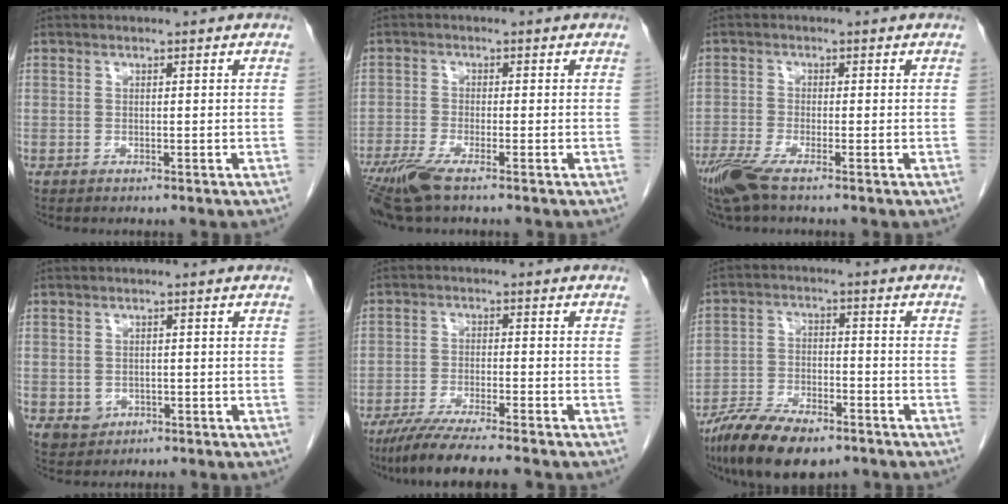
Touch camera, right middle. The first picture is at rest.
{"total": 6.3, "force": [-4.4, 0.6, 4.5], "torque": [-0.088, -0.017, -0.083]}
{"total": 5.0, "force": [-3.6, 0.4, 3.4], "torque": [-0.075, -0.015, -0.074]}
{"total": 2.9, "force": [-0.7, 2.7, 0.9], "torque": [-0.015, 0.001, -0.001]}
{"total": 9.7, "force": [-8.1, -0.1, 5.5], "torque": [-0.086, -0.028, -0.131]}
{"total": 11.7, "force": [-8.6, 4.0, 6.9], "torque": [-0.126, -0.016, -0.155]}